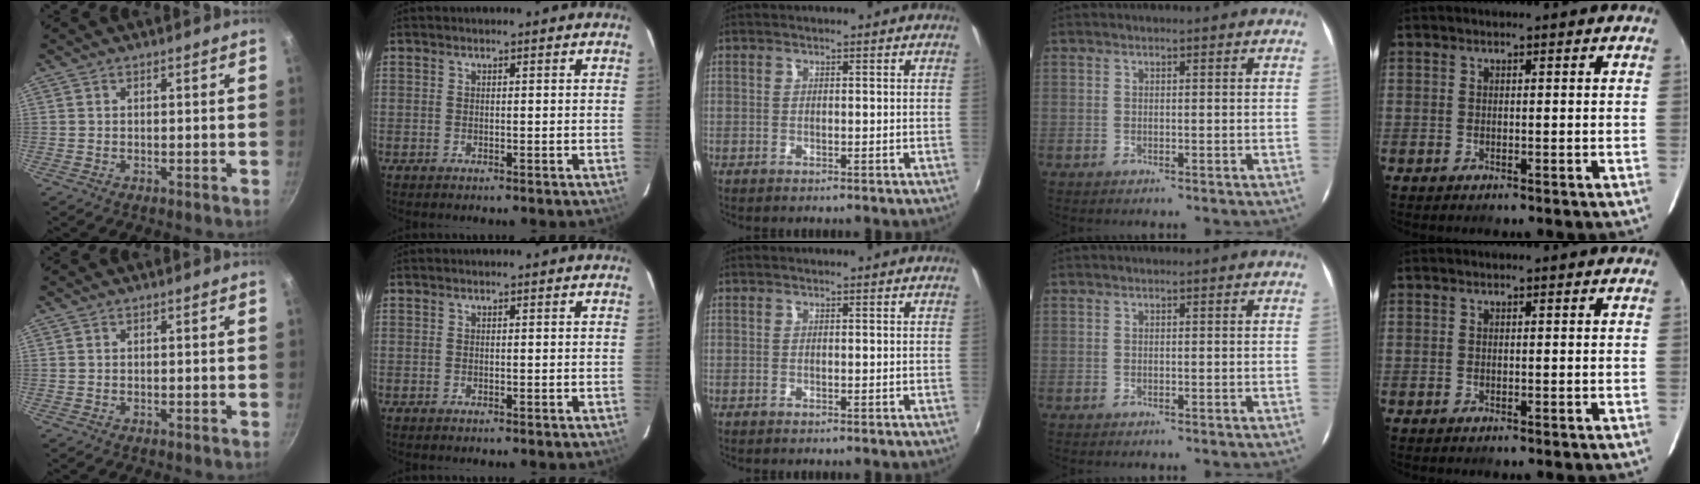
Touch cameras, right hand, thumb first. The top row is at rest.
{}